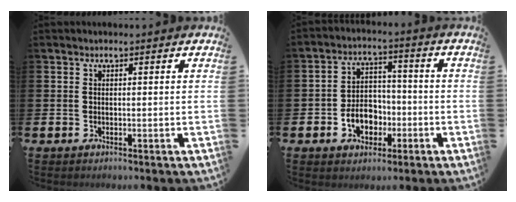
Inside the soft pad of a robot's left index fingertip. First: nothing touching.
{"total": 5.8, "force": [-2.2, 4.5, 2.9], "torque": [-0.040, 0.010, -0.046]}